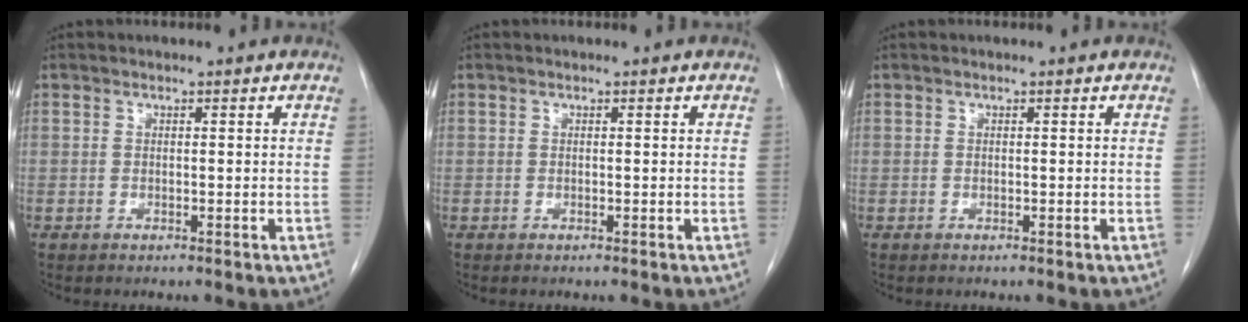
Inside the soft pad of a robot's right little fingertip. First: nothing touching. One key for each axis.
{"total": 0.0}
{"total": 0.0}